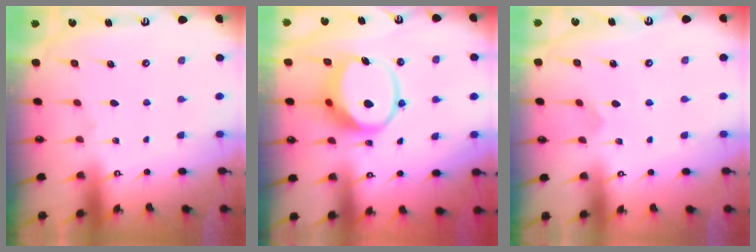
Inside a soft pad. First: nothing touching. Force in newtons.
{"total": 10.5, "press": 10.4, "slide": 1.6}
{"total": 2.4, "press": 2.4, "slide": 0.2}